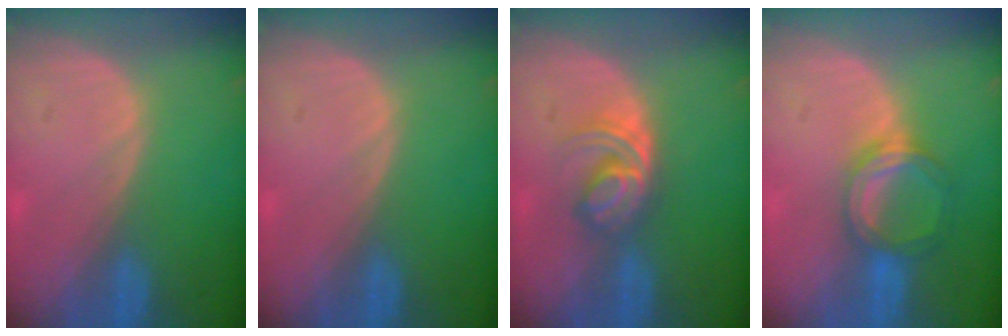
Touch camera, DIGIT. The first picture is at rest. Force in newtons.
{"total": 0.0}
{"total": 5.9, "press": 5.1, "slide": 3.1}
{"total": 5.1, "press": 5.0, "slide": 1.1}